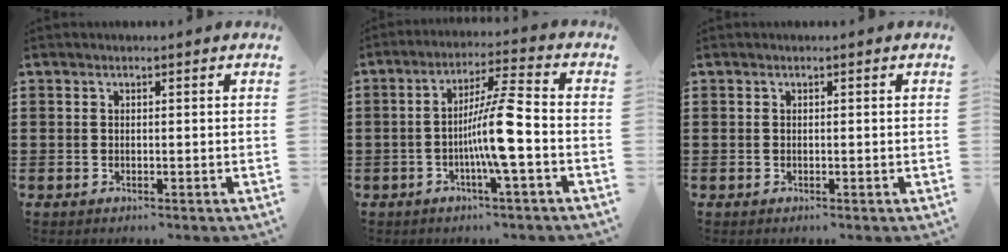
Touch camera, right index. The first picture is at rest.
{"total": 8.8, "force": [-2.1, 0.2, 8.6], "torque": [-0.159, -0.003, -0.046]}
{"total": 0.0}